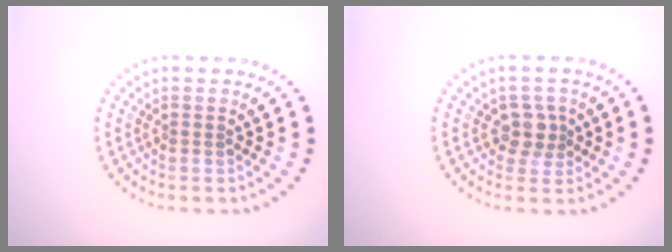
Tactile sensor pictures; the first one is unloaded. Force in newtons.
{"total": 2.3, "press": 1.9, "slide": 1.2}